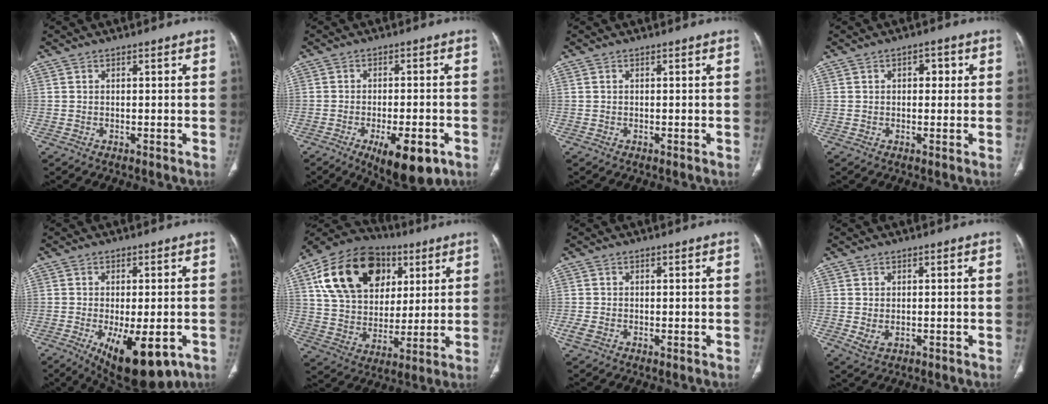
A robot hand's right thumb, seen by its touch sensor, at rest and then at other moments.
{"total": 11.1, "force": [-5.3, 4.0, 8.8], "torque": [-0.120, 0.005, -0.070]}
{"total": 0.0}
{"total": 2.8, "force": [0.7, 1.7, 2.1], "torque": [-0.012, -0.001, 0.006]}
{"total": 13.6, "force": [-5.6, 5.7, 11.0], "torque": [-0.151, -0.008, -0.068]}
{"total": 23.1, "force": [8.8, 16.4, 13.8], "torque": [-0.226, 0.002, 0.149]}
{"total": 2.0, "force": [-0.7, 1.3, 1.4], "torque": [-0.040, 0.001, -0.014]}
{"total": 2.7, "force": [-0.4, 1.8, 2.0], "torque": [-0.040, -0.001, 0.001]}